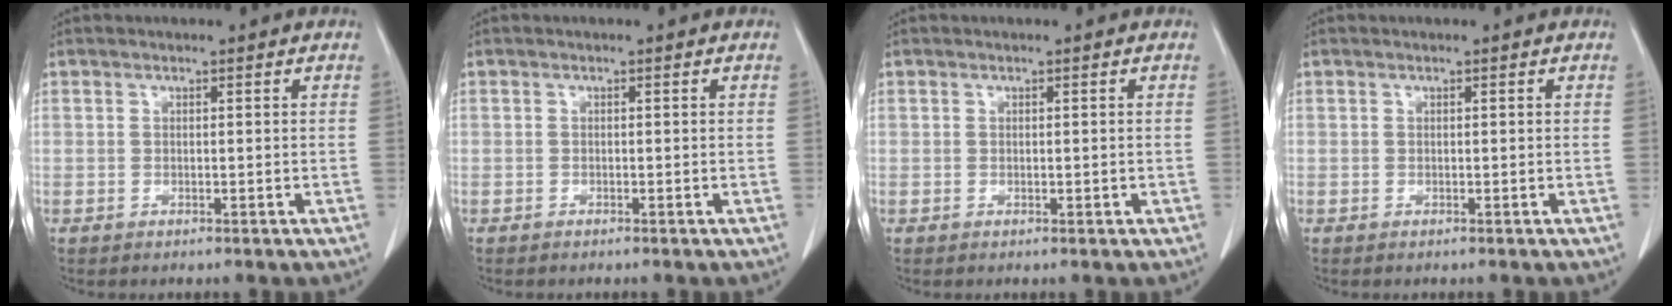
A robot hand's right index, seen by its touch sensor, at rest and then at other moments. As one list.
[{"total": 0.0}, {"total": 0.6, "force": [-0.1, 0.3, 0.5], "torque": [-0.012, 0.002, 0.004]}, {"total": 0.0}]